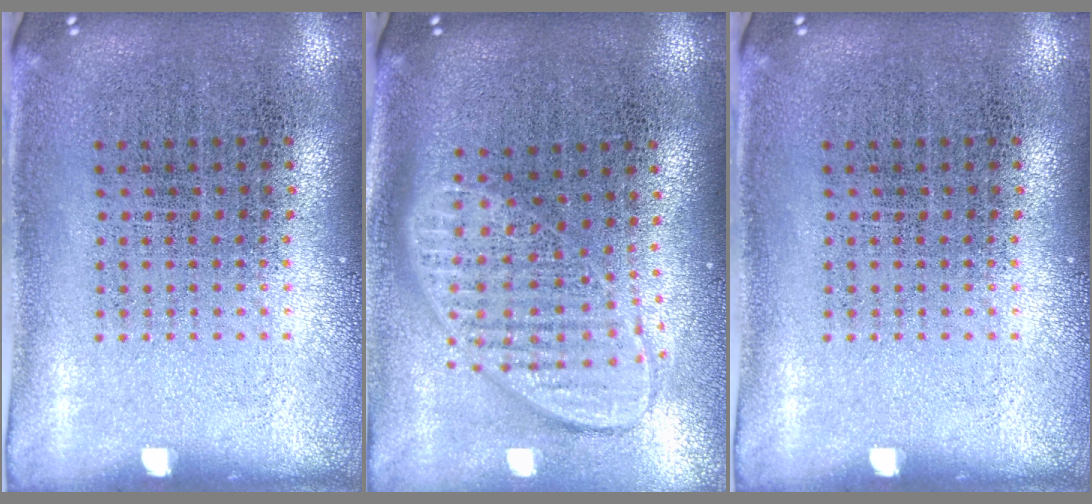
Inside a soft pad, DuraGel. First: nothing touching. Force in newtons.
{"total": 2.0, "press": 1.5, "slide": 1.2}
{"total": 0.0}